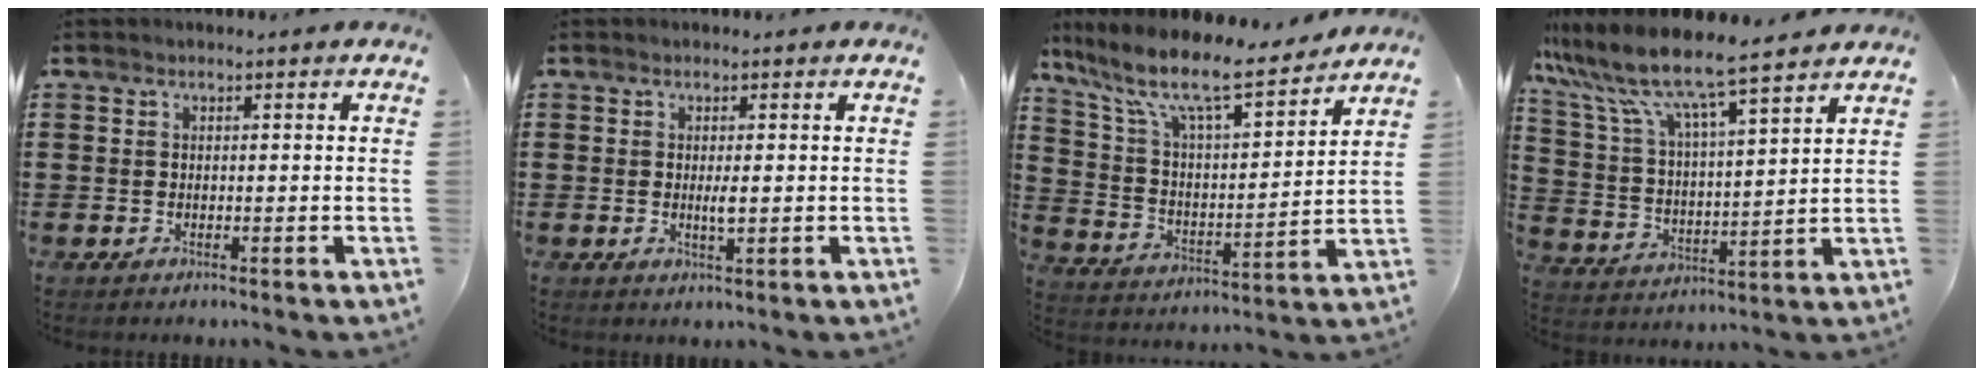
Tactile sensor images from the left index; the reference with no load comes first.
{"total": 1.9, "force": [0.0, 0.3, 1.8], "torque": [-0.035, -0.003, 0.000]}
{"total": 11.2, "force": [9.1, 1.8, 6.4], "torque": [-0.161, -0.055, 0.153]}
{"total": 8.6, "force": [7.7, 0.3, 3.9], "torque": [-0.109, -0.046, 0.128]}